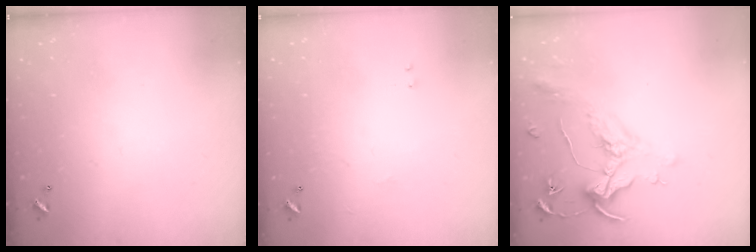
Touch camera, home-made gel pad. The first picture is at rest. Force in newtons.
{"total": 1.8, "press": 1.8, "slide": 0.6}
{"total": 1.6, "press": 1.4, "slide": 0.7}